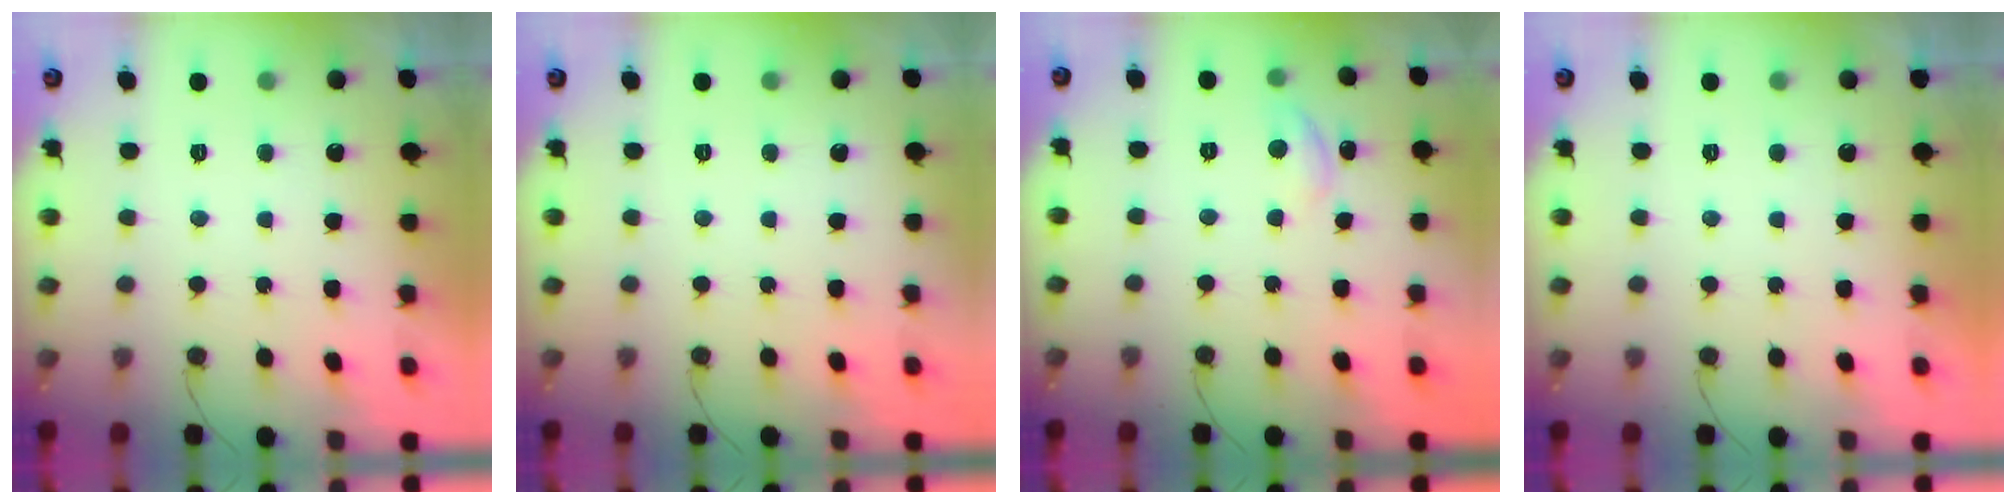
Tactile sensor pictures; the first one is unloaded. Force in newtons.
{"total": 0.0}
{"total": 6.2, "press": 6.2, "slide": 0.6}
{"total": 0.0}